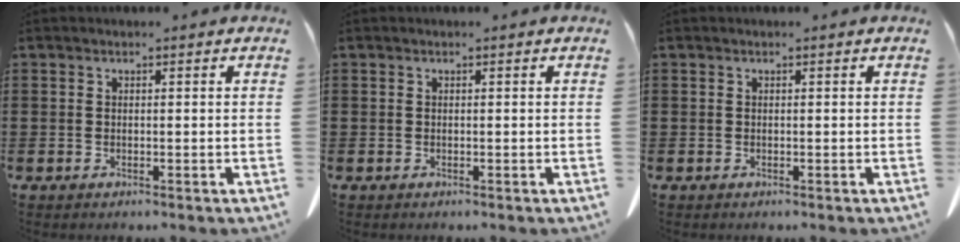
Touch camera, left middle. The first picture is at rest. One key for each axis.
{"total": 0.0}
{"total": 0.0}